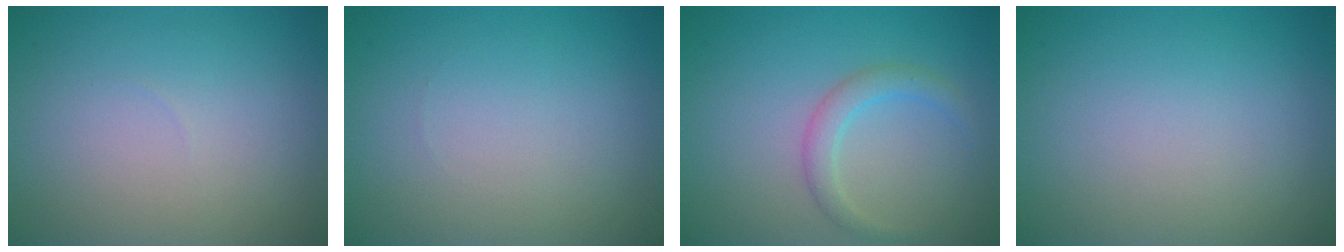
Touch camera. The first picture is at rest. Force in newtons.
{"total": 0.0}
{"total": 2.1, "press": 2.1, "slide": 0.0}
{"total": 0.0}